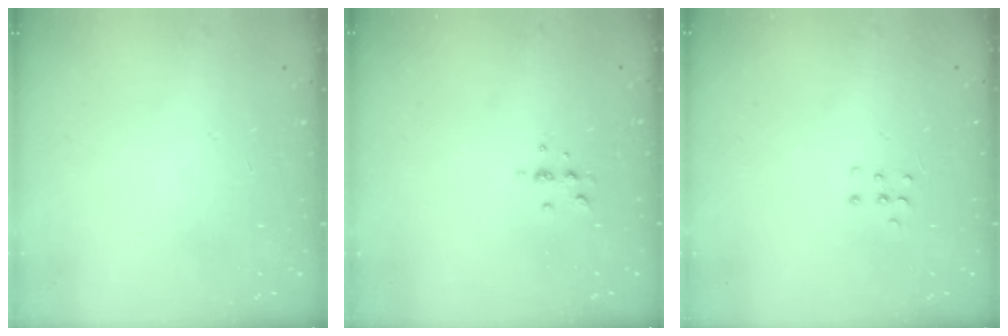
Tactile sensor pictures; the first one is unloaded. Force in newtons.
{"total": 4.1, "press": 3.7, "slide": 1.7}
{"total": 3.8, "press": 3.8, "slide": 0.4}